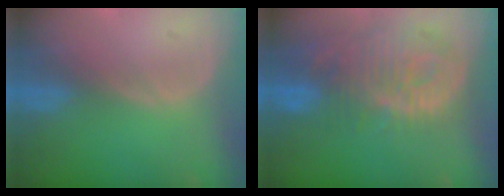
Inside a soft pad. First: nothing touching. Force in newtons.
{"total": 12.8, "press": 11.4, "slide": 5.9}